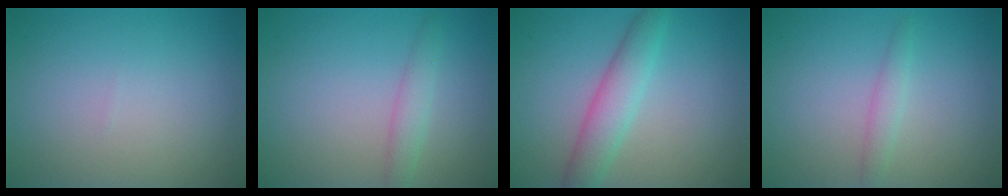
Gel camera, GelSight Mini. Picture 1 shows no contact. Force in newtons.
{"total": 1.8, "press": 1.7, "slide": 0.2}
{"total": 3.7, "press": 3.7, "slide": 0.1}
{"total": 1.4, "press": 1.4, "slide": 0.0}